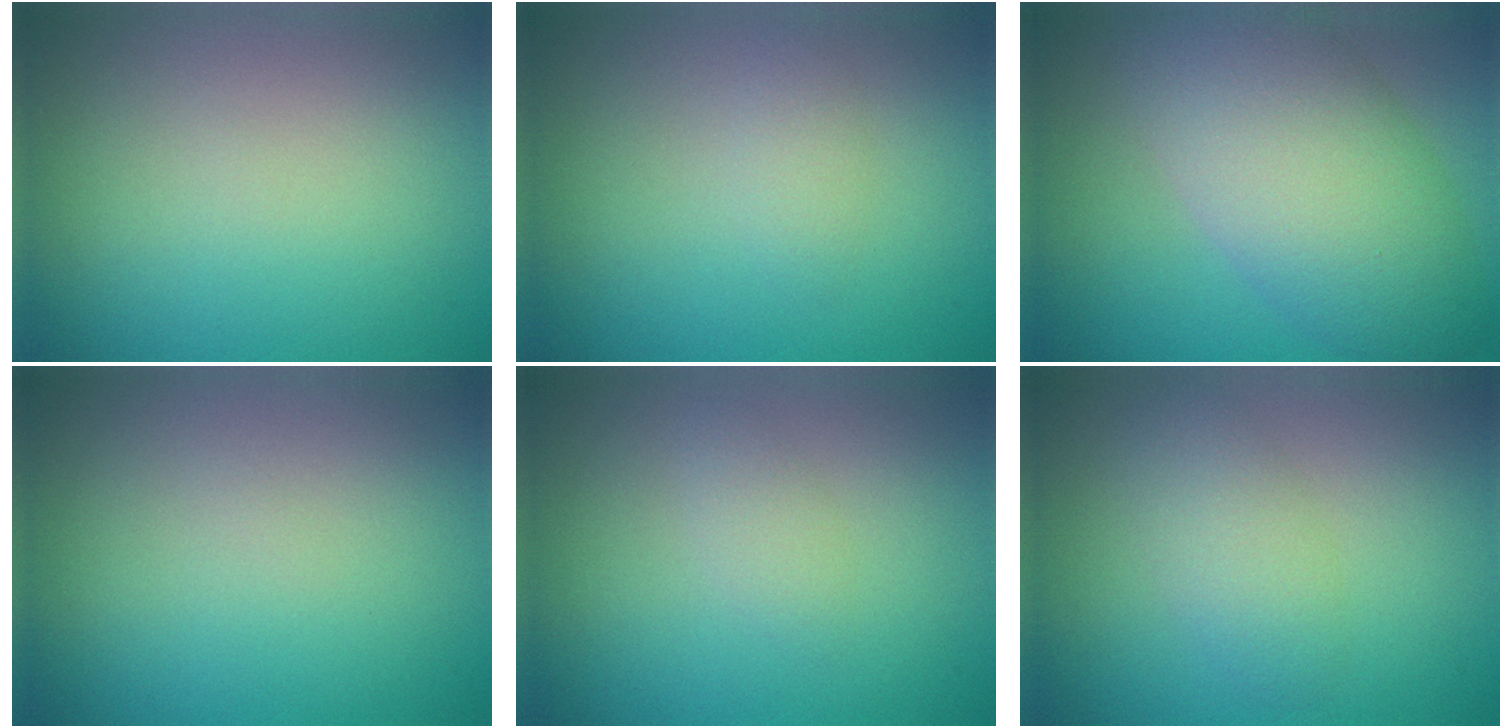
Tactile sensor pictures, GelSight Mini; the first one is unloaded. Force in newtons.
{"total": 1.2, "press": 1.2, "slide": 0.1}
{"total": 9.6, "press": 9.6, "slide": 0.7}
{"total": 0.0}
{"total": 1.2, "press": 1.2, "slide": 0.1}
{"total": 2.7, "press": 2.7, "slide": 0.1}